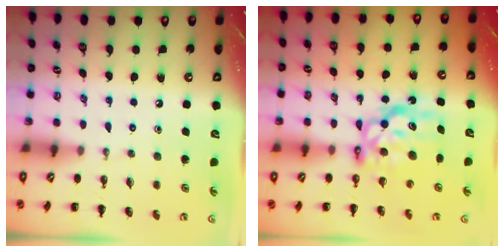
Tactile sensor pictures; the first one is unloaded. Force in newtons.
{"total": 8.5, "press": 8.3, "slide": 1.7}